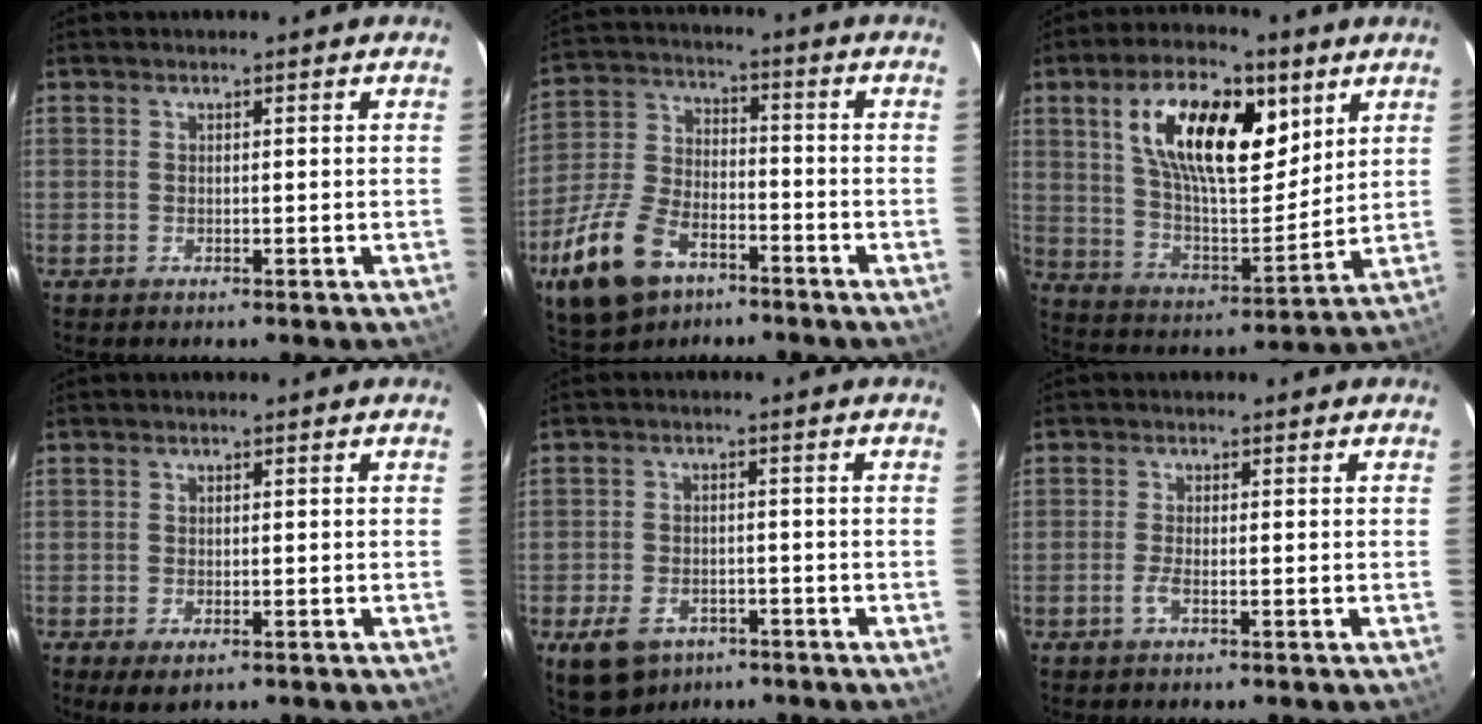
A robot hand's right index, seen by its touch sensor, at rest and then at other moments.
{"total": 16.0, "force": [-9.3, 9.0, 9.4], "torque": [-0.220, -0.003, -0.166]}
{"total": 19.5, "force": [8.2, 8.7, 15.4], "torque": [-0.267, 0.012, 0.146]}
{"total": 3.2, "force": [-1.7, 1.6, 2.2], "torque": [-0.042, -0.013, -0.025]}
{"total": 9.7, "force": [-5.8, 6.3, 4.6], "torque": [-0.113, -0.005, -0.083]}
{"total": 1.9, "force": [-0.9, 0.3, 1.6], "torque": [-0.036, -0.002, -0.018]}